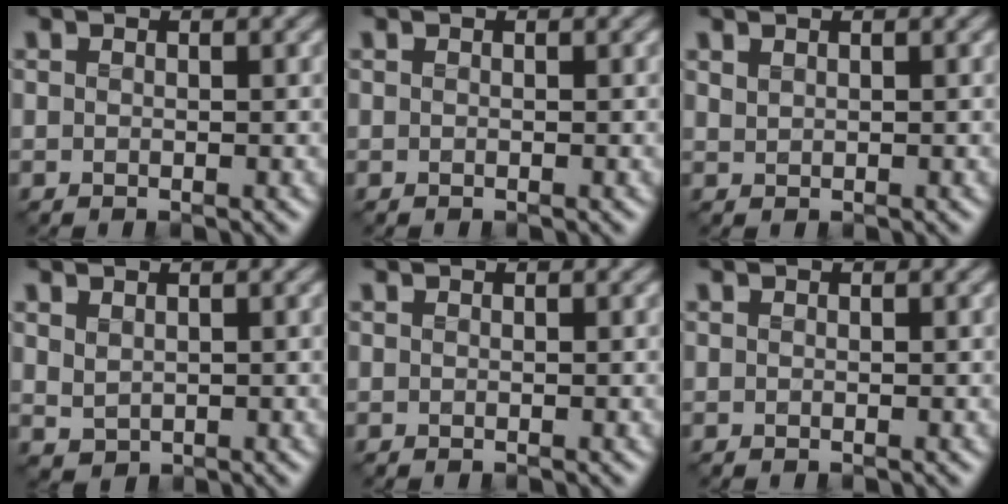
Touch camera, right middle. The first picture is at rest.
{"total": 0.0}
{"total": 0.6, "force": [0.6, 0.1, 0.2], "torque": [-0.010, -0.002, 0.015]}
{"total": 1.1, "force": [0.6, 0.8, 0.6], "torque": [-0.015, -0.004, 0.015]}
{"total": 0.0}
{"total": 0.0}